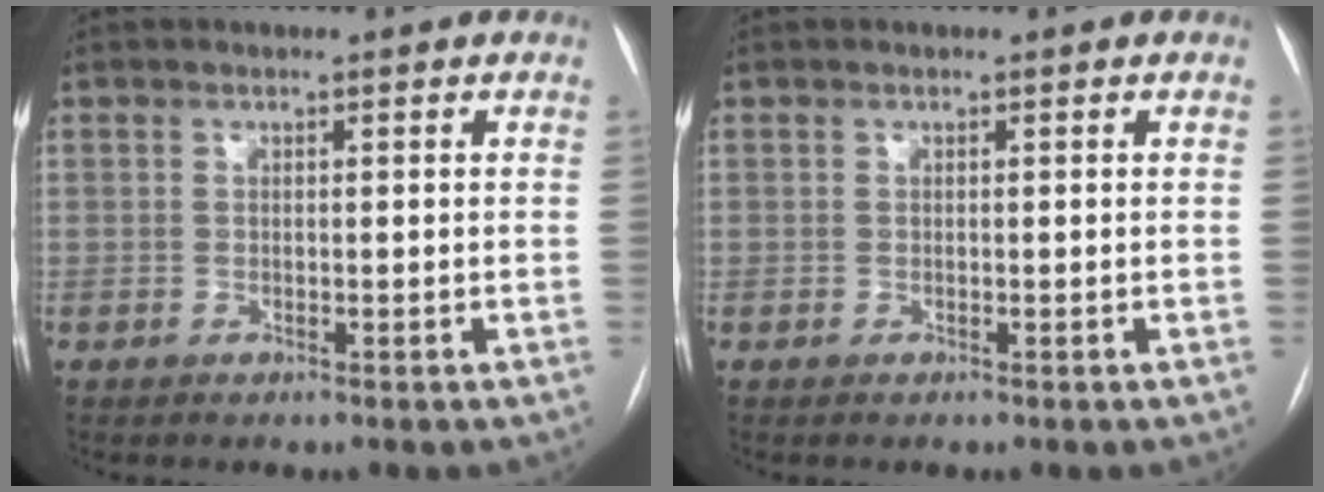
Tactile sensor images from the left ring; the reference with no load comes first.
{"total": 0.0}